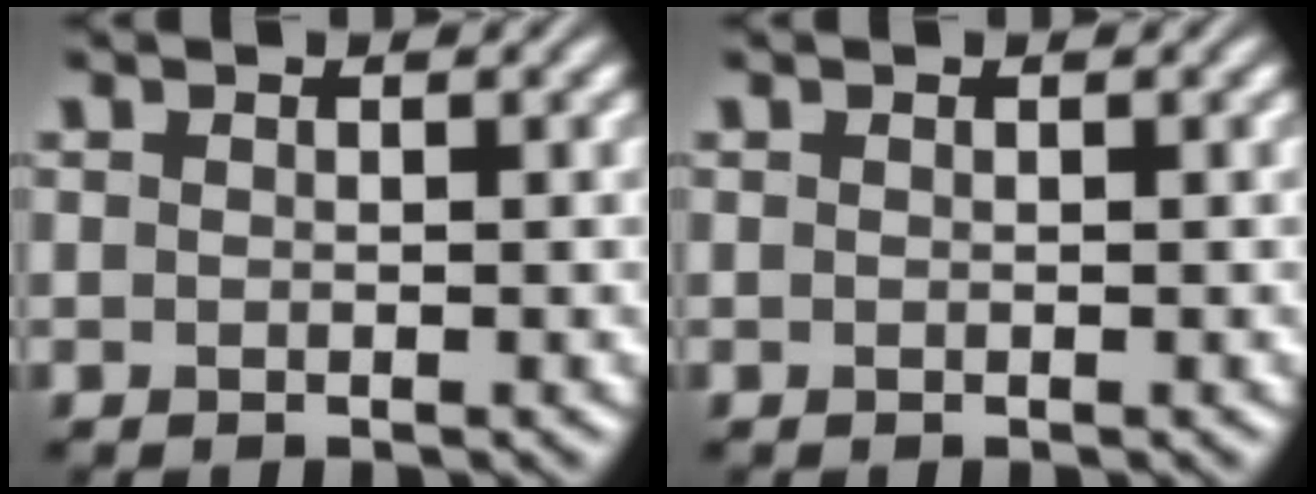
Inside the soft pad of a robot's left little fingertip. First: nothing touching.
{"total": 0.0}